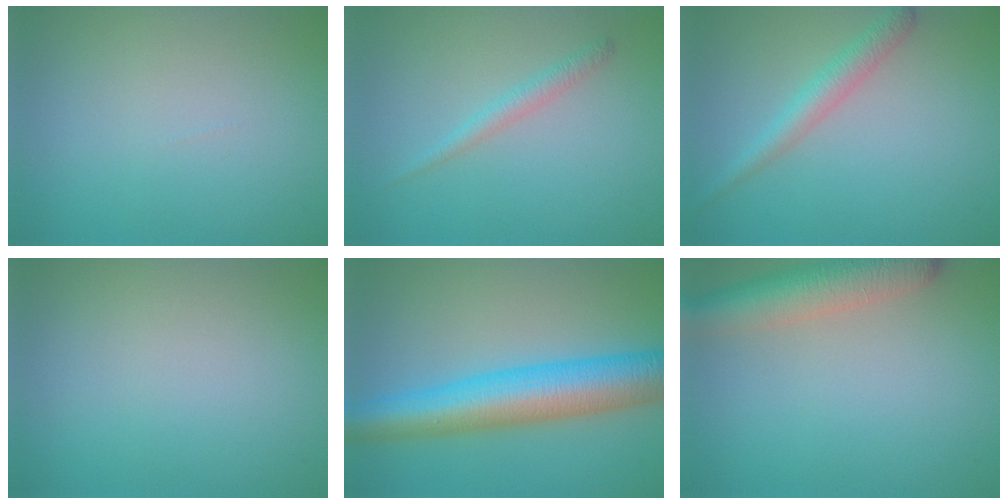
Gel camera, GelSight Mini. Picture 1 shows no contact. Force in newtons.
{"total": 1.4, "press": 1.4, "slide": 0.1}
{"total": 2.5, "press": 2.5, "slide": 0.1}
{"total": 0.0}
{"total": 9.0, "press": 8.9, "slide": 0.2}
{"total": 5.7, "press": 5.6, "slide": 0.3}